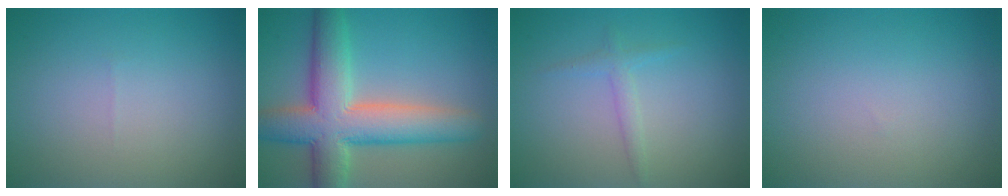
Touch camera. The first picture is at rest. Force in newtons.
{"total": 9.3, "press": 9.3, "slide": 0.7}
{"total": 1.4, "press": 1.4, "slide": 0.1}
{"total": 0.0}